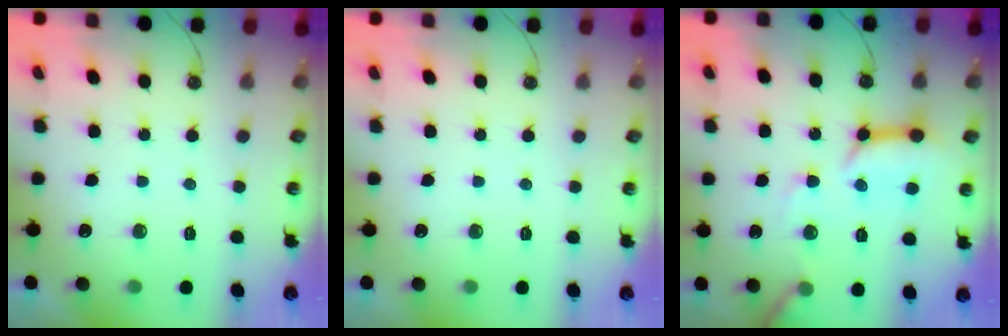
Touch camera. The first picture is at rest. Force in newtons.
{"total": 0.0}
{"total": 13.5, "press": 13.4, "slide": 1.3}